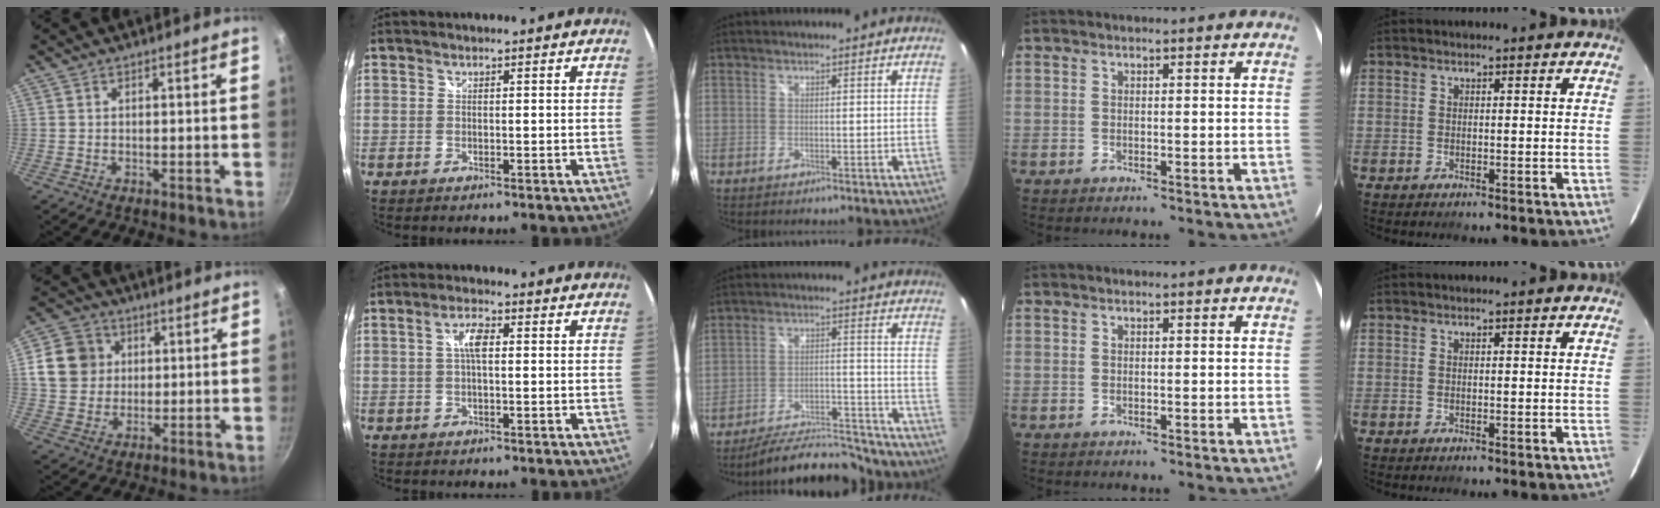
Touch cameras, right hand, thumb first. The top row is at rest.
{"thumb": {"total": 10.3, "force": [2.5, 9.2, 4.1], "torque": [-0.044, 0.007, 0.039]}, "index": {"total": 3.7, "force": [0.5, 1.3, 3.4], "torque": [-0.065, 0.008, 0.007]}, "middle": {"total": 13.1, "force": [-12.3, 2.8, 3.5], "torque": [-0.073, 0.015, -0.172]}}